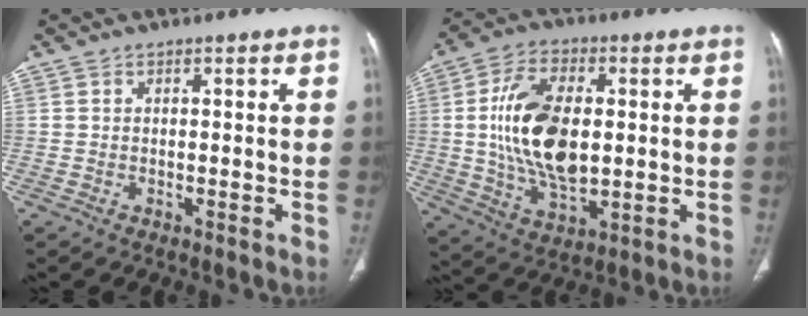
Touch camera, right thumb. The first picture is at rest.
{"total": 17.1, "force": [1.2, 9.2, 14.4], "torque": [-0.264, -0.006, 0.028]}